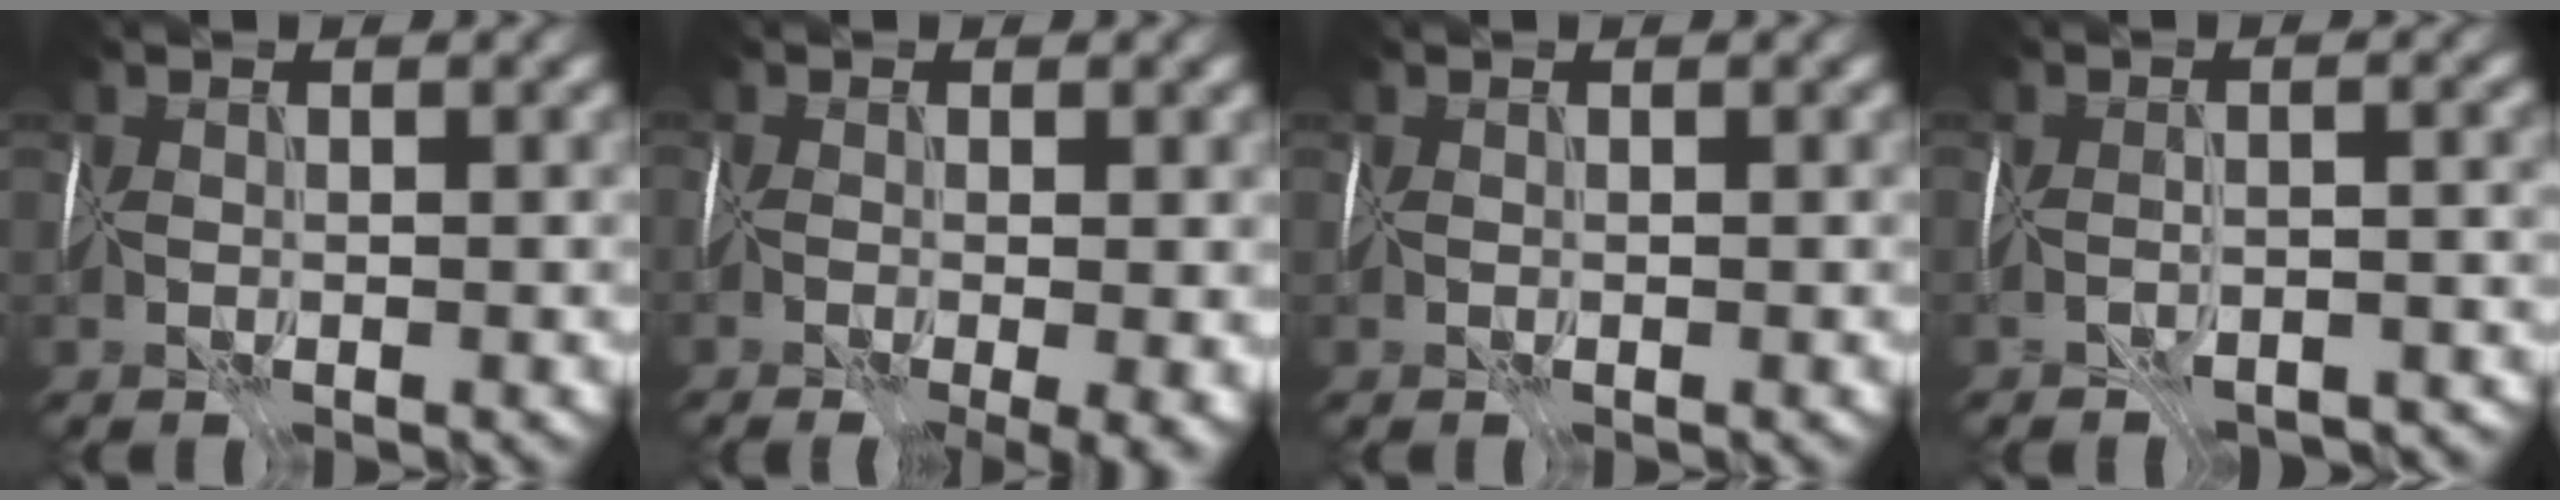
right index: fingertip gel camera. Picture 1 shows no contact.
{"total": 6.1, "force": [-2.4, 2.6, 5.0], "torque": [-0.063, -0.012, -0.017]}
{"total": 0.0}
{"total": 4.7, "force": [-4.5, 1.1, 1.0], "torque": [-0.011, 0.002, -0.051]}